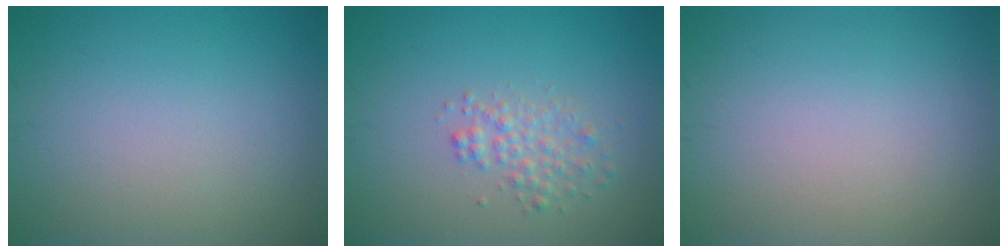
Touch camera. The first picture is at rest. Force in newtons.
{"total": 2.0, "press": 2.0, "slide": 0.1}
{"total": 0.0}